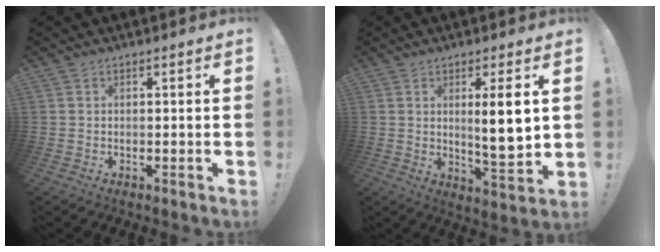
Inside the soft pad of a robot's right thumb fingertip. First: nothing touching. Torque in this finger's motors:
{"motor_torque": [0.07, 0.34, 0.56, 0.39, 0.10]}